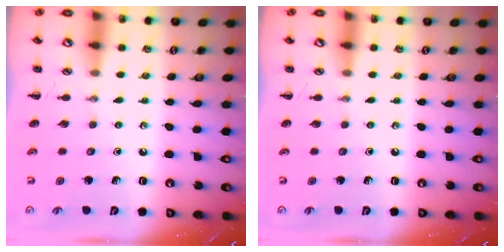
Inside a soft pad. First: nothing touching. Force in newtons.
{"total": 0.0}